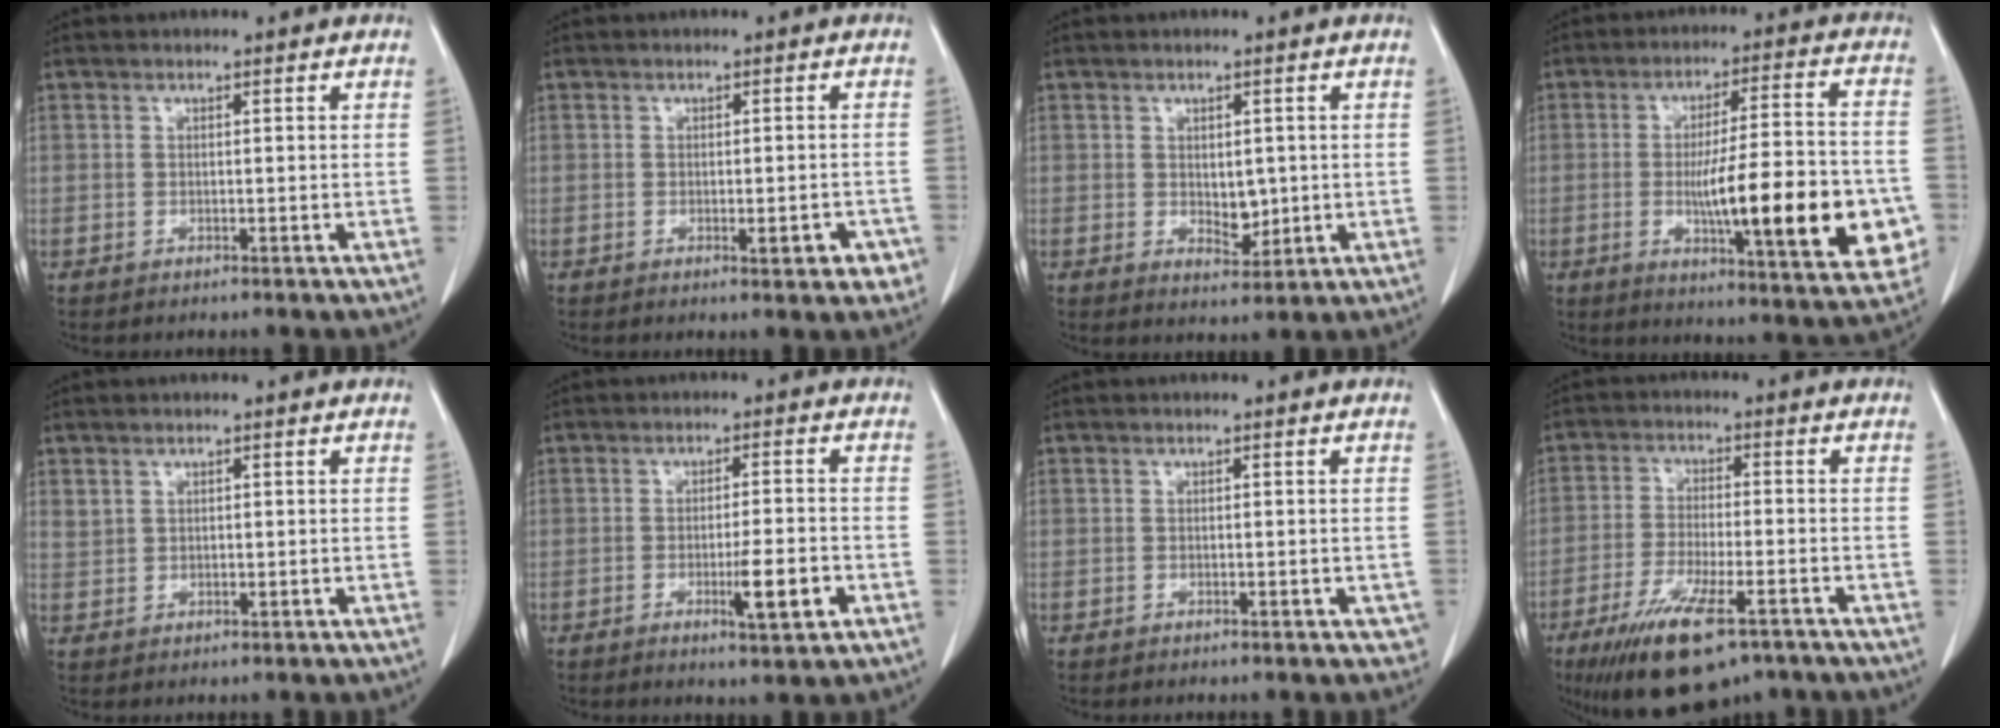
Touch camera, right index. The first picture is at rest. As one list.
[{"total": 3.7, "force": [-1.6, 1.2, 3.1], "torque": [-0.031, -0.001, -0.017]}, {"total": 3.3, "force": [-0.2, 1.9, 2.7], "torque": [-0.039, -0.006, 0.007]}, {"total": 20.2, "force": [-4.4, 3.3, 19.5], "torque": [-0.237, 0.003, -0.053]}, {"total": 1.4, "force": [1.0, 0.9, 0.4], "torque": [-0.007, 0.003, 0.022]}, {"total": 6.0, "force": [-2.2, 0.5, 5.5], "torque": [-0.088, -0.007, -0.031]}, {"total": 1.4, "force": [-0.5, 0.7, 1.1], "torque": [-0.010, -0.001, -0.002]}, {"total": 12.9, "force": [-8.2, 3.3, 9.5], "torque": [-0.173, -0.026, -0.133]}]